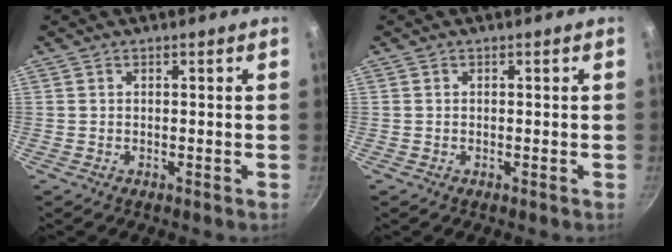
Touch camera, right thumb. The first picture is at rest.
{"total": 0.0}